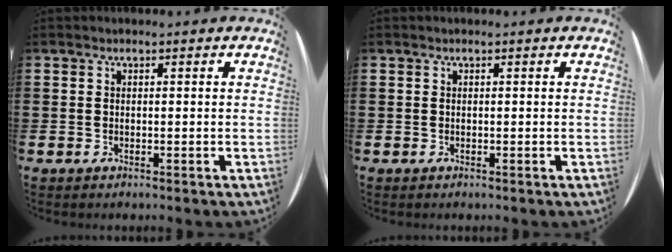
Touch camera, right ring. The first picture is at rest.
{"total": 0.0}